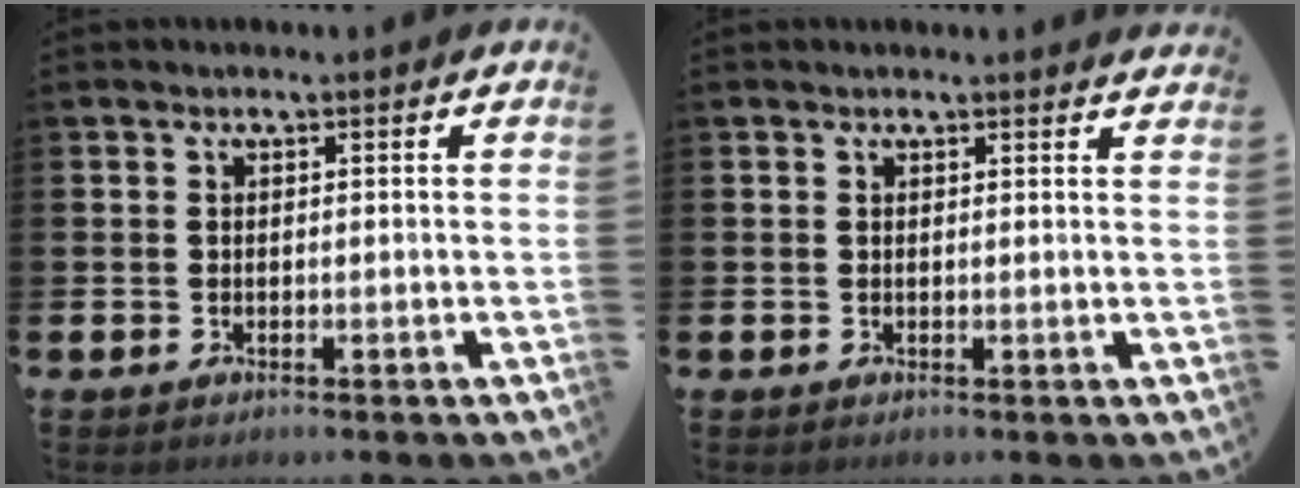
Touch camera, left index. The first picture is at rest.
{"total": 0.9, "force": [0.9, -0.1, 0.0], "torque": [0.008, -0.006, 0.016]}